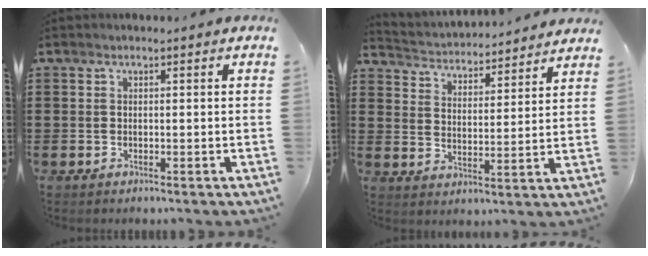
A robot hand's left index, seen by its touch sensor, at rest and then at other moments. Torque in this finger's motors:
{"motor_torque": [1.07, -1.07, 0.67, 0.05]}